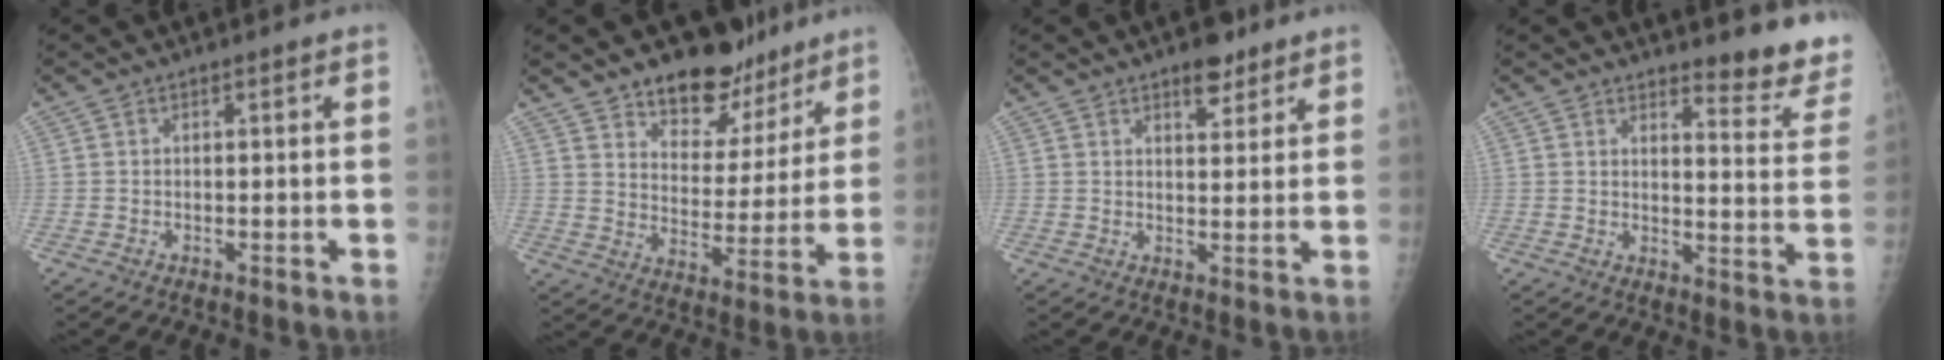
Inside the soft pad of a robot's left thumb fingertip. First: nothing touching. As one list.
[{"total": 14.3, "force": [10.9, 7.6, 5.2], "torque": [-0.017, -0.068, 0.171]}, {"total": 5.0, "force": [3.5, 2.3, 2.7], "torque": [-0.022, -0.021, 0.052]}, {"total": 10.8, "force": [9.9, 2.0, 3.9], "torque": [-0.019, -0.101, 0.104]}]